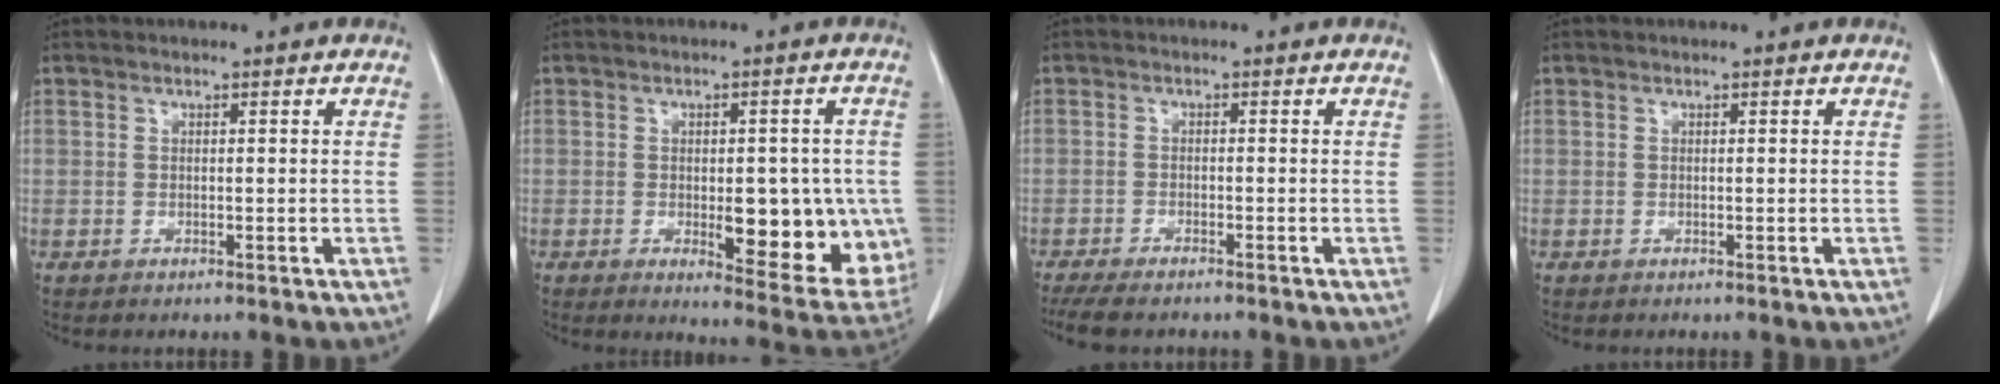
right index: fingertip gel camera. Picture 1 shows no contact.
{"total": 13.5, "force": [-2.1, 5.0, 12.3], "torque": [-0.122, -0.003, -0.008]}
{"total": 6.7, "force": [-5.7, 1.5, 3.3], "torque": [-0.049, -0.012, -0.091]}
{"total": 0.0}